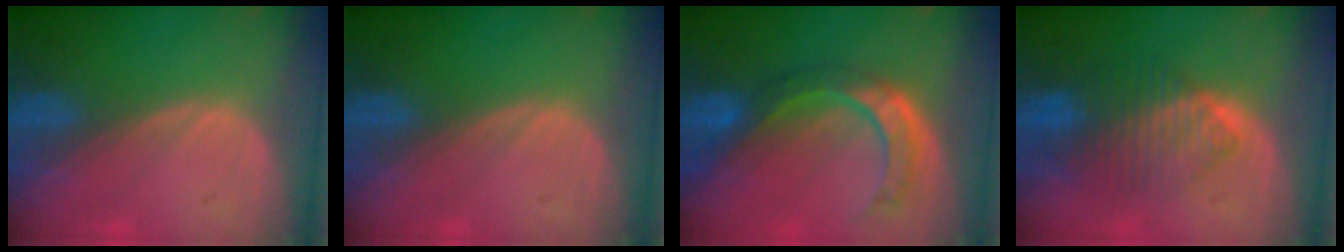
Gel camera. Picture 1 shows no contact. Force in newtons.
{"total": 0.0}
{"total": 8.2, "press": 7.2, "slide": 3.8}
{"total": 7.7, "press": 7.5, "slide": 2.0}